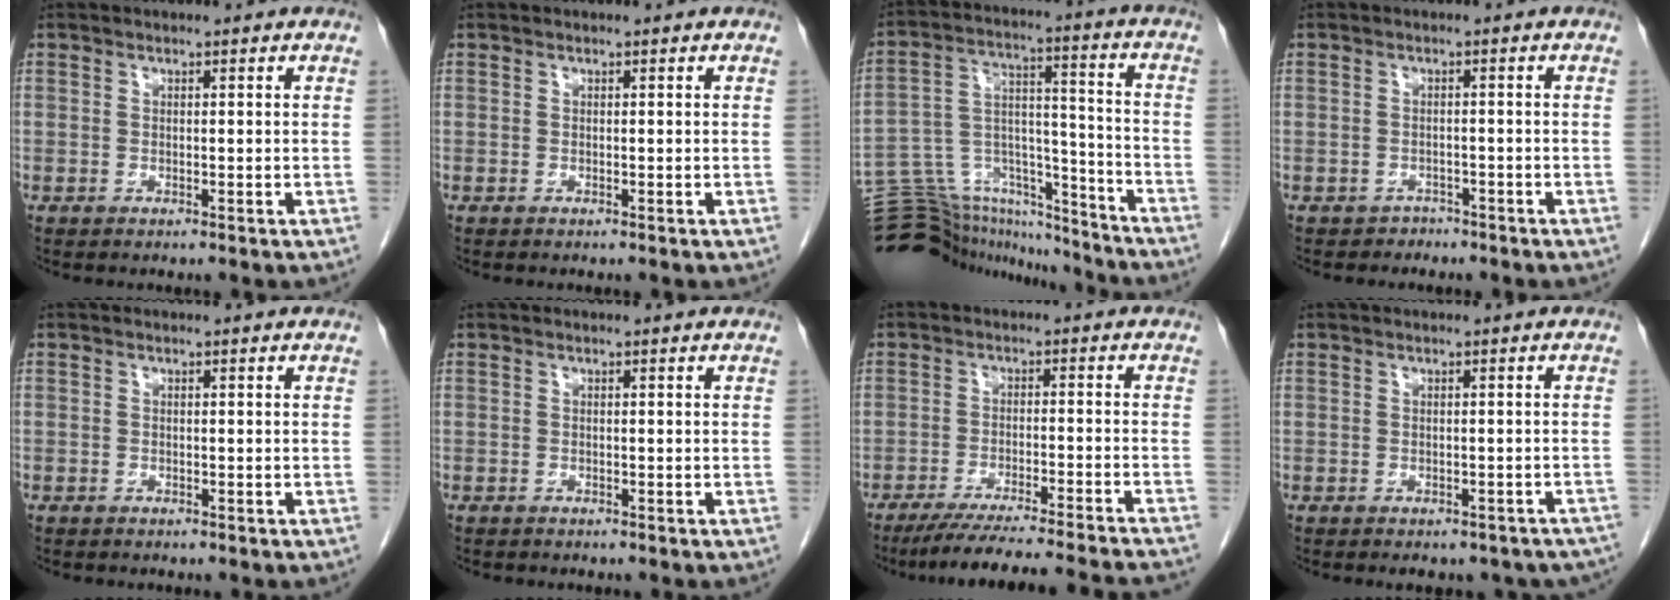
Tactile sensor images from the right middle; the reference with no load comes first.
{"total": 0.0}
{"total": 20.0, "force": [-18.8, 5.7, 3.7], "torque": [-0.093, 0.060, -0.288]}
{"total": 1.8, "force": [-1.5, 1.1, -0.4], "torque": [-0.006, 0.004, -0.025]}
{"total": 0.9, "force": [-0.7, 0.5, 0.1], "torque": [-0.008, 0.003, -0.013]}
{"total": 1.2, "force": [-1.0, 0.5, 0.4], "torque": [-0.011, -0.001, -0.015]}
{"total": 20.0, "force": [-18.2, -0.9, 8.1], "torque": [-0.097, -0.045, -0.254]}
{"total": 12.0, "force": [-10.2, 5.0, 3.9], "torque": [-0.059, 0.005, -0.099]}